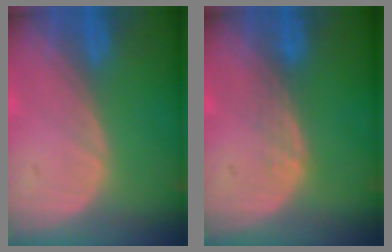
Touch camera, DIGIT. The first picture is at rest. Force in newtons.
{"total": 1.8, "press": 1.7, "slide": 0.2}